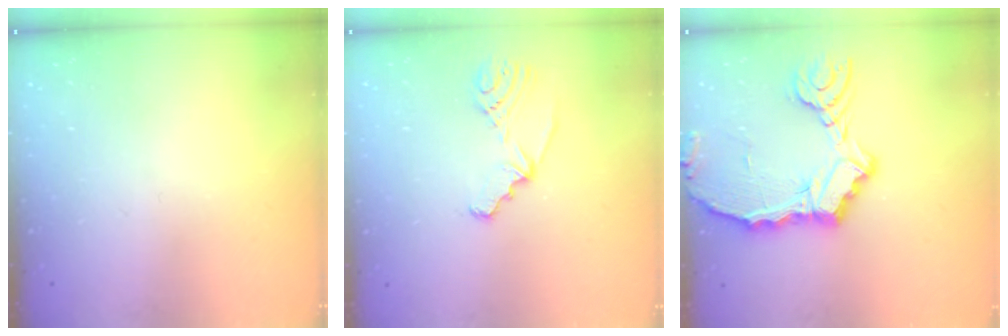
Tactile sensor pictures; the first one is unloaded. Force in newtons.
{"total": 5.1, "press": 3.7, "slide": 3.6}
{"total": 12.5, "press": 12.4, "slide": 1.6}